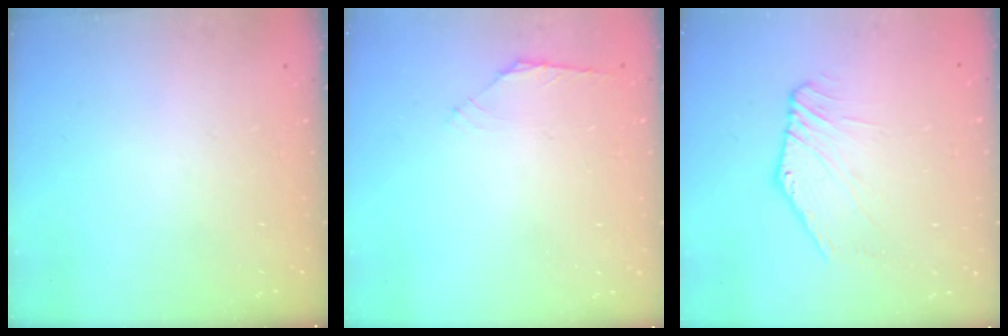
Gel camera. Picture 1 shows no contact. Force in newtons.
{"total": 2.4, "press": 2.3, "slide": 0.7}
{"total": 1.6, "press": 1.6, "slide": 0.2}